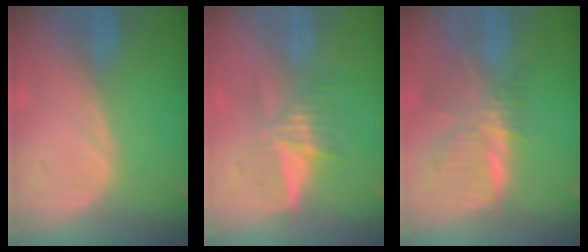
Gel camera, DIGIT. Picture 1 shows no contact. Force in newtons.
{"total": 5.5, "press": 5.0, "slide": 2.2}
{"total": 8.5, "press": 7.4, "slide": 4.2}